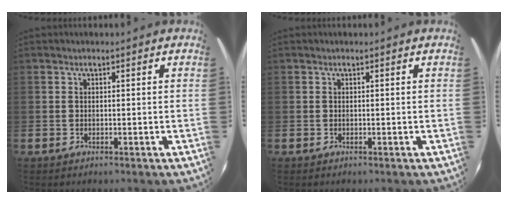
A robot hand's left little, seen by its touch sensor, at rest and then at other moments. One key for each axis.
{"total": 0.0}